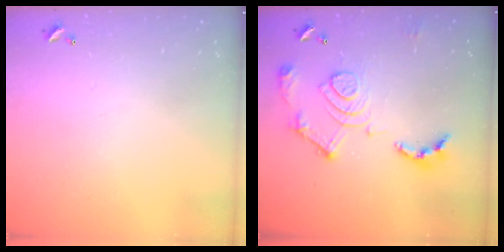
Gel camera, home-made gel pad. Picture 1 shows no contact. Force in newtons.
{"total": 16.8, "press": 16.7, "slide": 1.6}